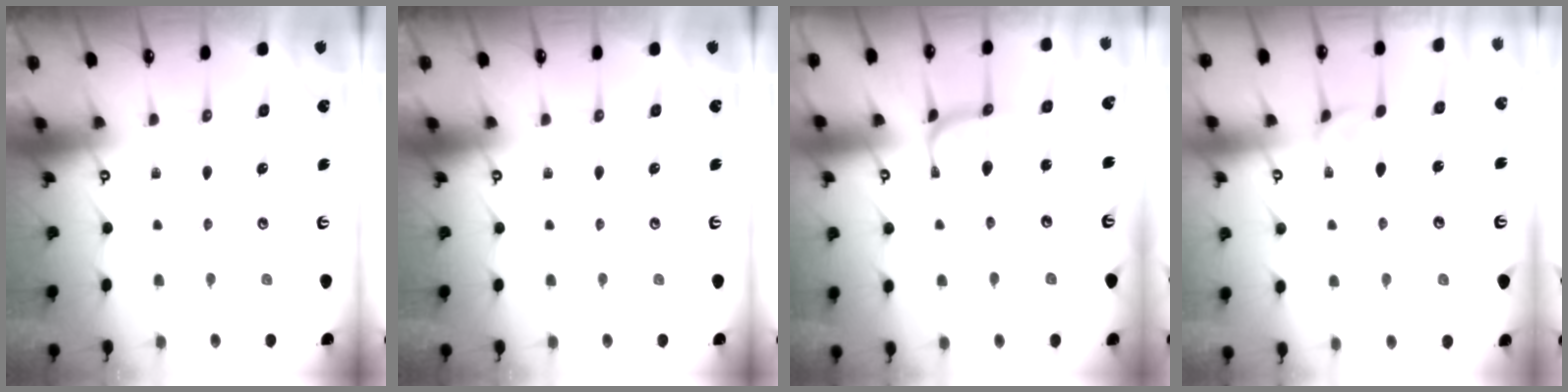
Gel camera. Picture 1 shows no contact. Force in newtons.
{"total": 0.0}
{"total": 2.2, "press": 2.2, "slide": 0.5}
{"total": 3.7, "press": 3.7, "slide": 0.2}